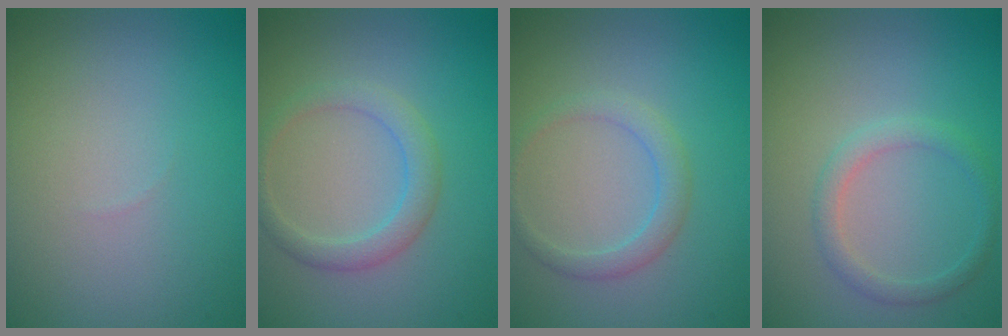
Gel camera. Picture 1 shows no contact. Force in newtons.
{"total": 2.5, "press": 2.5, "slide": 0.1}
{"total": 1.9, "press": 1.9, "slide": 0.1}
{"total": 1.9, "press": 1.8, "slide": 0.1}